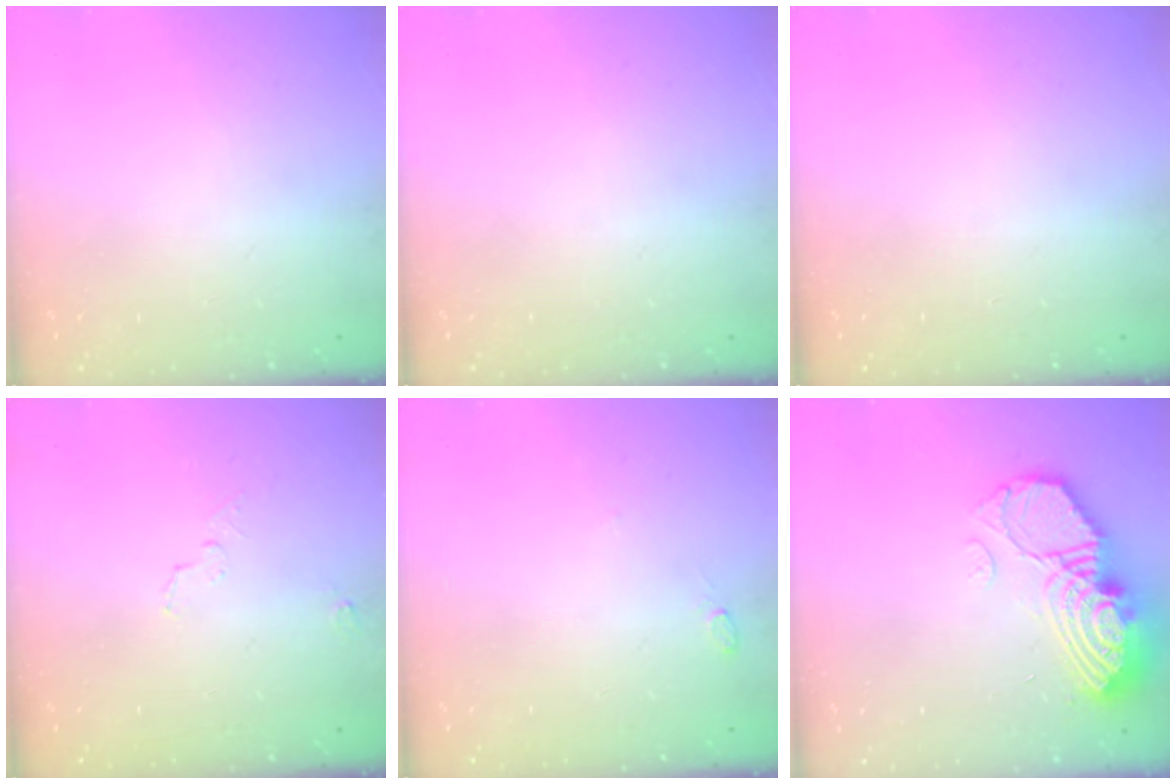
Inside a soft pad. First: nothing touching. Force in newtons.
{"total": 0.0}
{"total": 0.0}
{"total": 4.3, "press": 3.9, "slide": 1.8}
{"total": 4.3, "press": 3.7, "slide": 2.2}
{"total": 16.5, "press": 16.4, "slide": 1.2}